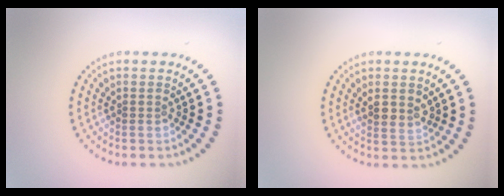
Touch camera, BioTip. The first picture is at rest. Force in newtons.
{"total": 2.1, "press": 1.9, "slide": 0.9}